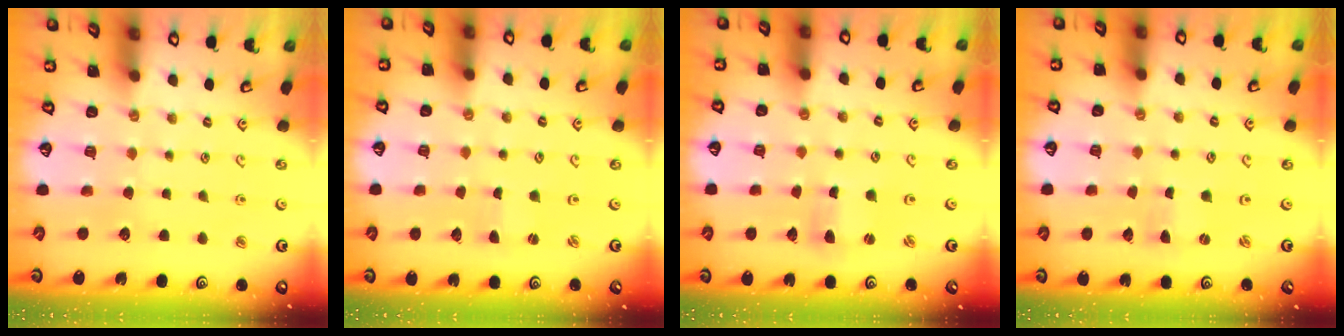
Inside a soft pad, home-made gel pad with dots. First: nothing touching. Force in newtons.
{"total": 0.0}
{"total": 1.7, "press": 1.7, "slide": 0.2}
{"total": 0.0}